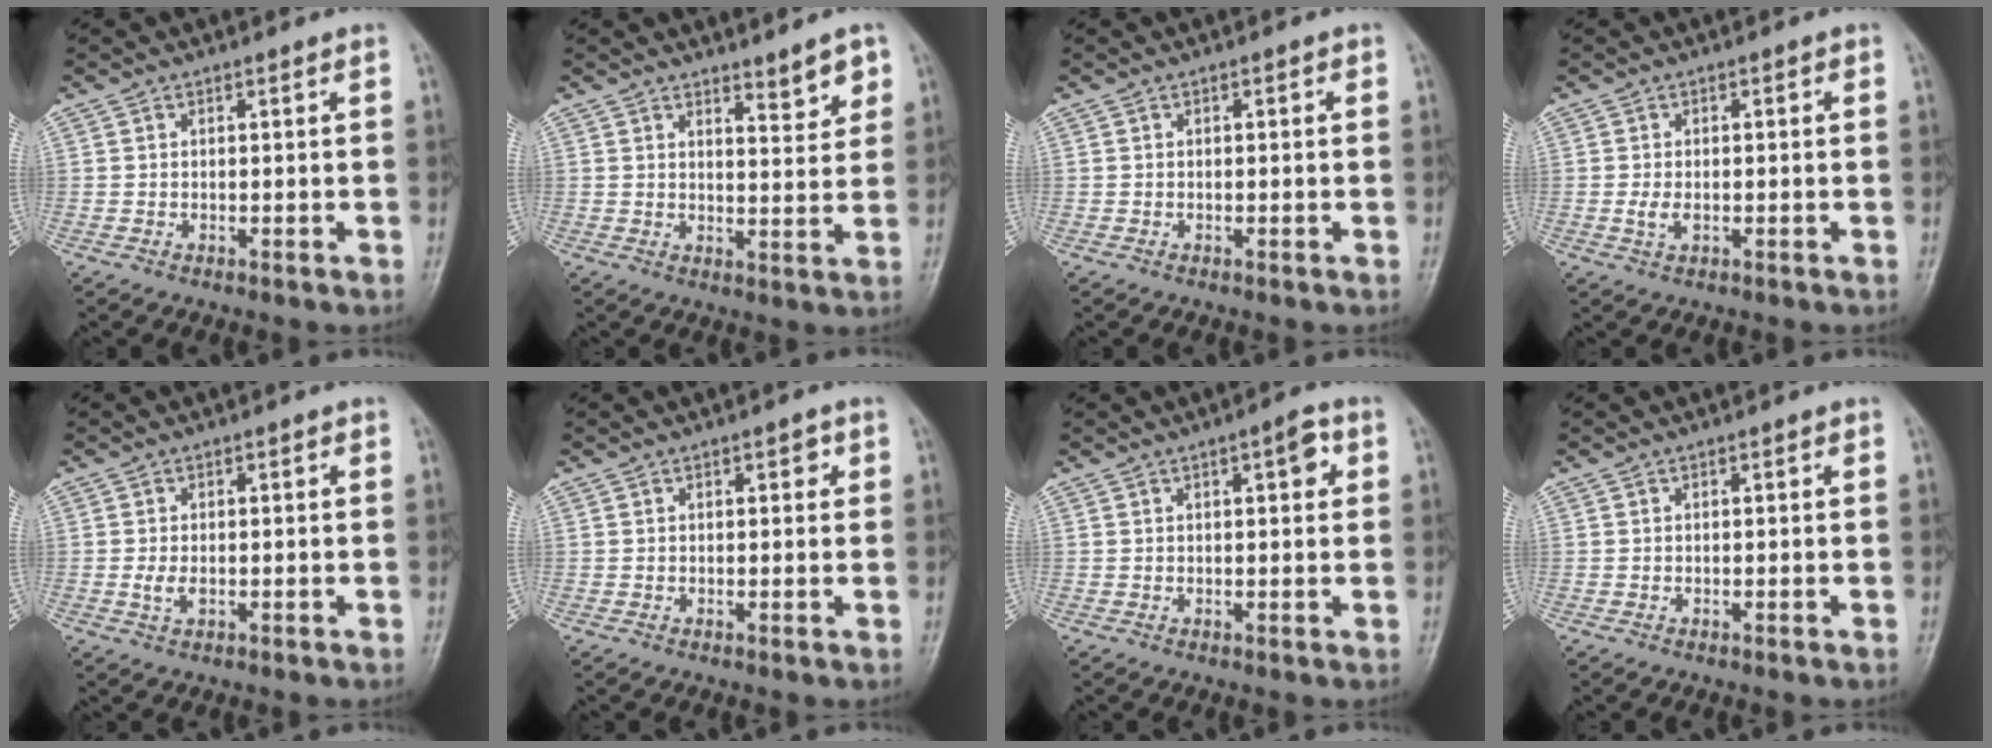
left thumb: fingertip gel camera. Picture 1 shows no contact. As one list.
[{"total": 4.8, "force": [3.4, 1.6, 3.0], "torque": [-0.026, -0.028, 0.049]}, {"total": 0.6, "force": [0.1, 0.4, 0.5], "torque": [0.000, 0.002, -0.001]}, {"total": 2.6, "force": [-0.4, 1.5, 2.1], "torque": [-0.042, 0.001, -0.009]}, {"total": 2.8, "force": [-0.4, 1.6, 2.2], "torque": [-0.044, 0.001, -0.008]}, {"total": 2.1, "force": [0.8, 1.1, 1.6], "torque": [-0.010, 0.002, 0.008]}, {"total": 4.0, "force": [1.4, 1.5, 3.4], "torque": [-0.036, 0.003, 0.013]}, {"total": 0.0}]